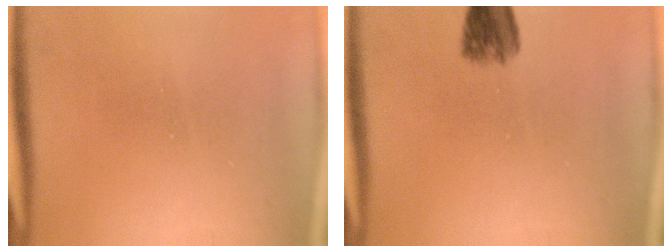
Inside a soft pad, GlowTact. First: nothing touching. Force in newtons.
{"total": 4.0}